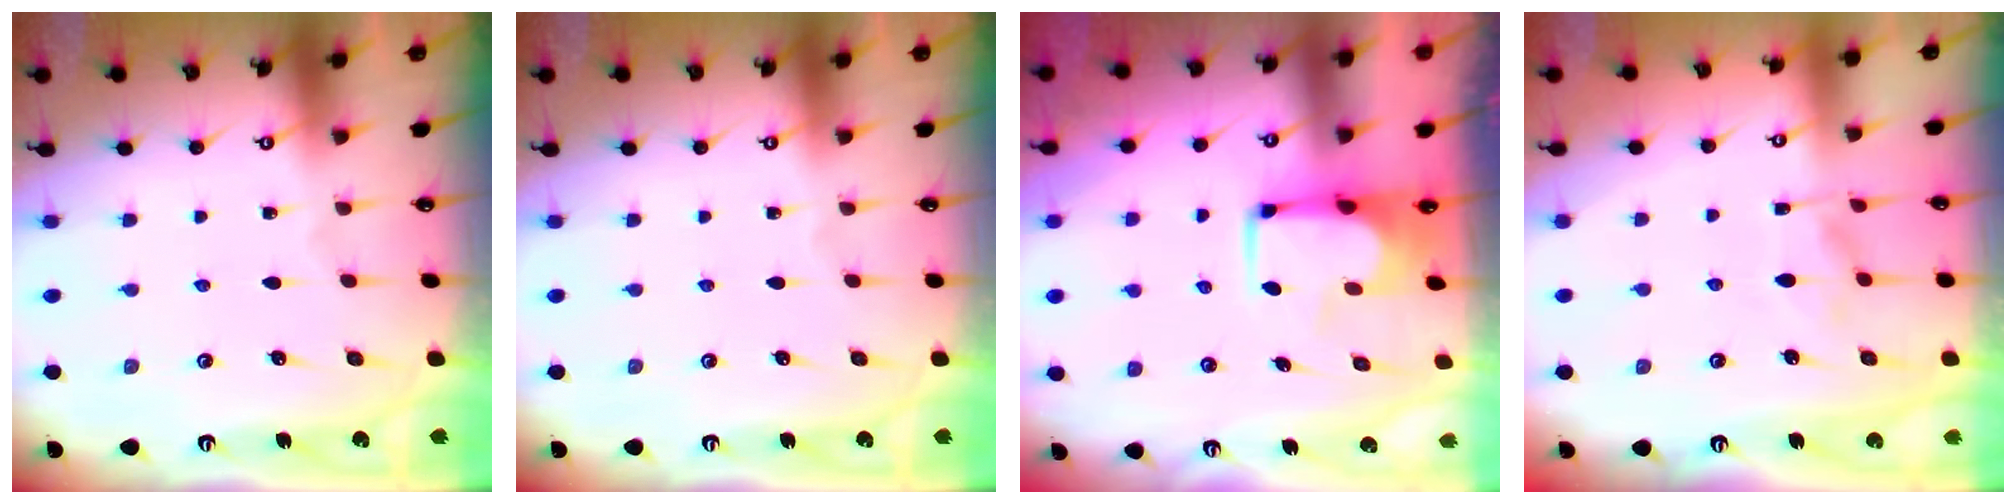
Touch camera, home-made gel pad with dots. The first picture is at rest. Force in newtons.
{"total": 0.0}
{"total": 2.0, "press": 2.0, "slide": 0.2}
{"total": 5.7, "press": 5.7, "slide": 1.0}